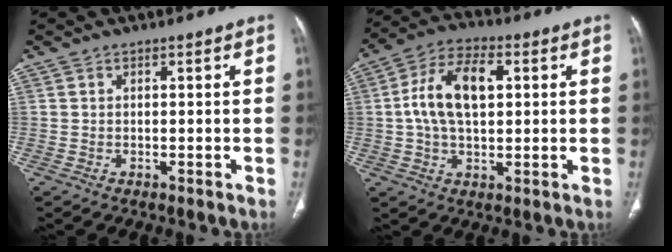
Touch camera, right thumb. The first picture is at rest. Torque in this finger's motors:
{"motor_torque": [-0.19, 0.84, 1.24, 0.08, 0.16]}